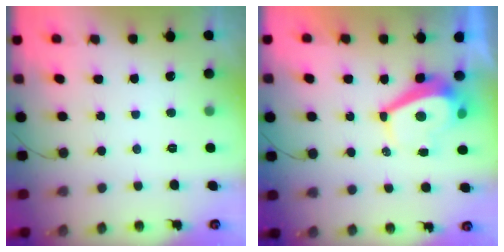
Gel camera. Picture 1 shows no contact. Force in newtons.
{"total": 5.3, "press": 5.2, "slide": 0.7}